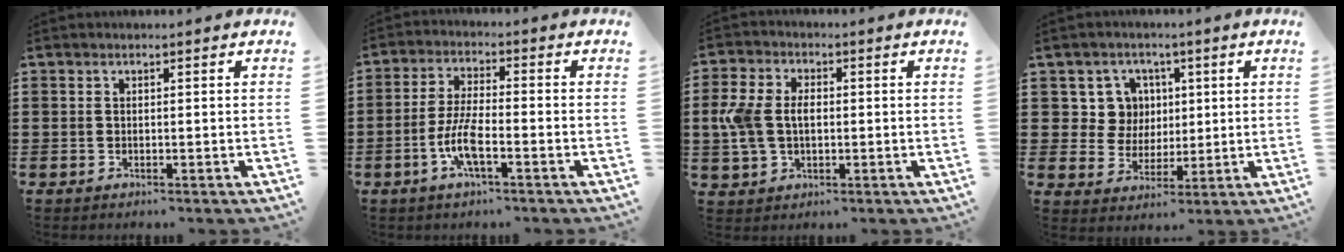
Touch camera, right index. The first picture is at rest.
{"total": 6.5, "force": [-2.7, 1.5, 5.7], "torque": [-0.133, -0.012, -0.057]}
{"total": 5.9, "force": [-0.1, 4.0, 4.3], "torque": [-0.125, 0.000, -0.014]}
{"total": 6.9, "force": [2.0, 6.4, 1.6], "torque": [-0.056, 0.015, 0.038]}